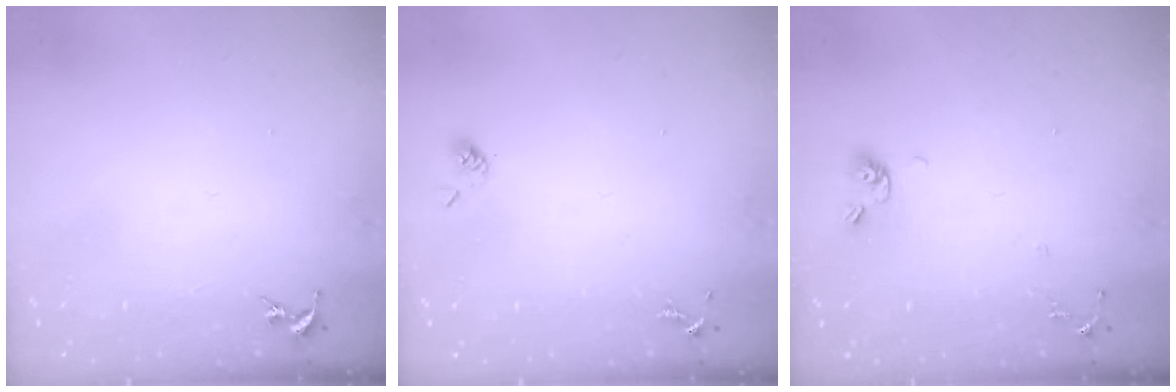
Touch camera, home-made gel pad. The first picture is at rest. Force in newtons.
{"total": 3.8, "press": 3.7, "slide": 0.8}
{"total": 7.1, "press": 6.8, "slide": 2.1}